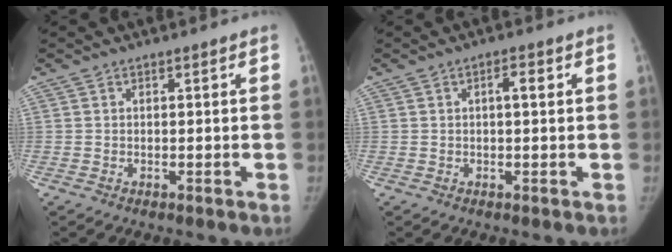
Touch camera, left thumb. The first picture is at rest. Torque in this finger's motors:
{"motor_torque": [-0.26, 0.05, 0.37, 0.15, -0.01]}